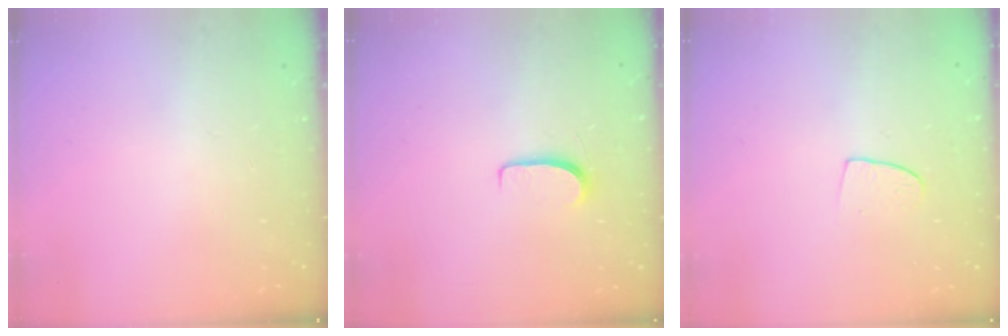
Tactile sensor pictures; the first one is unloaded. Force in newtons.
{"total": 5.4, "press": 5.4, "slide": 0.6}
{"total": 6.3, "press": 6.3, "slide": 0.5}